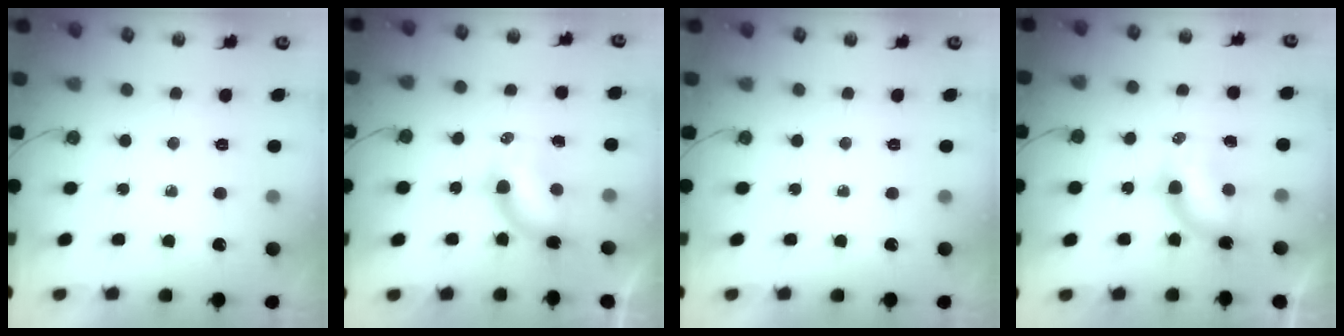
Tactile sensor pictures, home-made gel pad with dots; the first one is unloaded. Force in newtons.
{"total": 6.4, "press": 6.2, "slide": 1.5}
{"total": 0.0}
{"total": 6.8, "press": 6.5, "slide": 2.0}